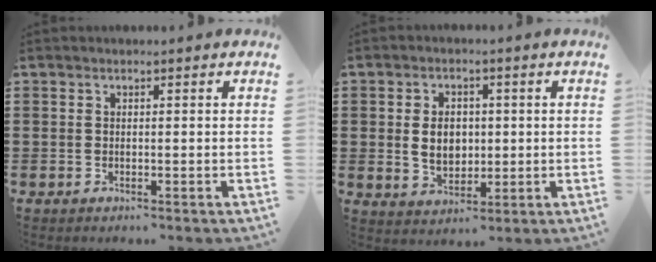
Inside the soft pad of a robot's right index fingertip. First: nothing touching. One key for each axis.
{"total": 5.3, "fx": 0.3, "fy": 3.9, "fz": 3.6, "tx": -0.061, "ty": 0.005, "tz": 0.000}